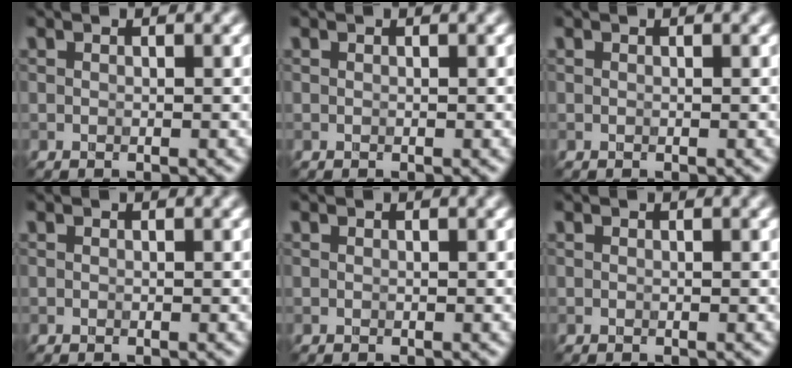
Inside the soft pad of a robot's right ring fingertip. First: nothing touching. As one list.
[{"total": 0.0}, {"total": 0.0}, {"total": 0.0}, {"total": 0.0}, {"total": 0.0}]